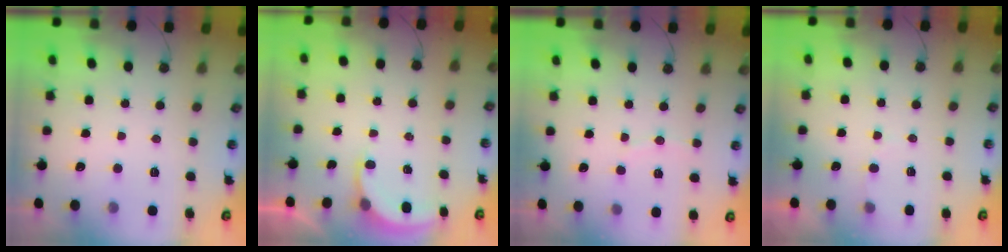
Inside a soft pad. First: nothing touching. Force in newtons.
{"total": 3.4, "press": 3.4, "slide": 0.3}
{"total": 3.7, "press": 3.6, "slide": 1.0}
{"total": 3.4, "press": 3.4, "slide": 0.4}